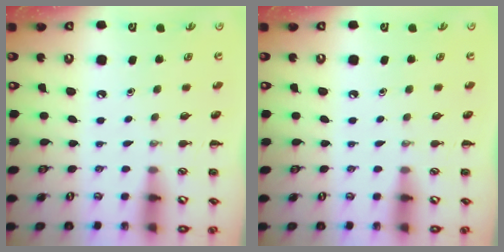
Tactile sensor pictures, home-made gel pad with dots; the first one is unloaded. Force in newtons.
{"total": 0.0}